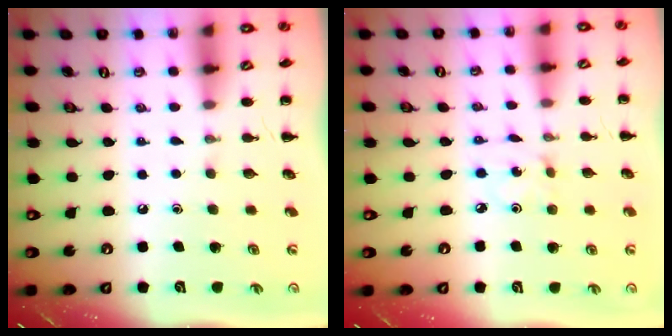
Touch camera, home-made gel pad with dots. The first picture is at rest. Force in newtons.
{"total": 1.0, "press": 0.9, "slide": 0.3}